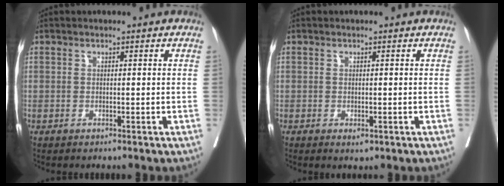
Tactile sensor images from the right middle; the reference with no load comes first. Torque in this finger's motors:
{"motor_torque": [0.12, -0.13, 0.00, 0.03]}